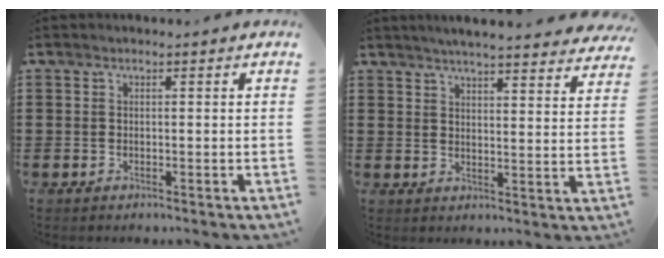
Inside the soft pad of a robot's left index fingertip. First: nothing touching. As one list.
[{"total": 4.5, "force": [4.4, -0.3, 1.0], "torque": [-0.038, -0.023, 0.077]}]